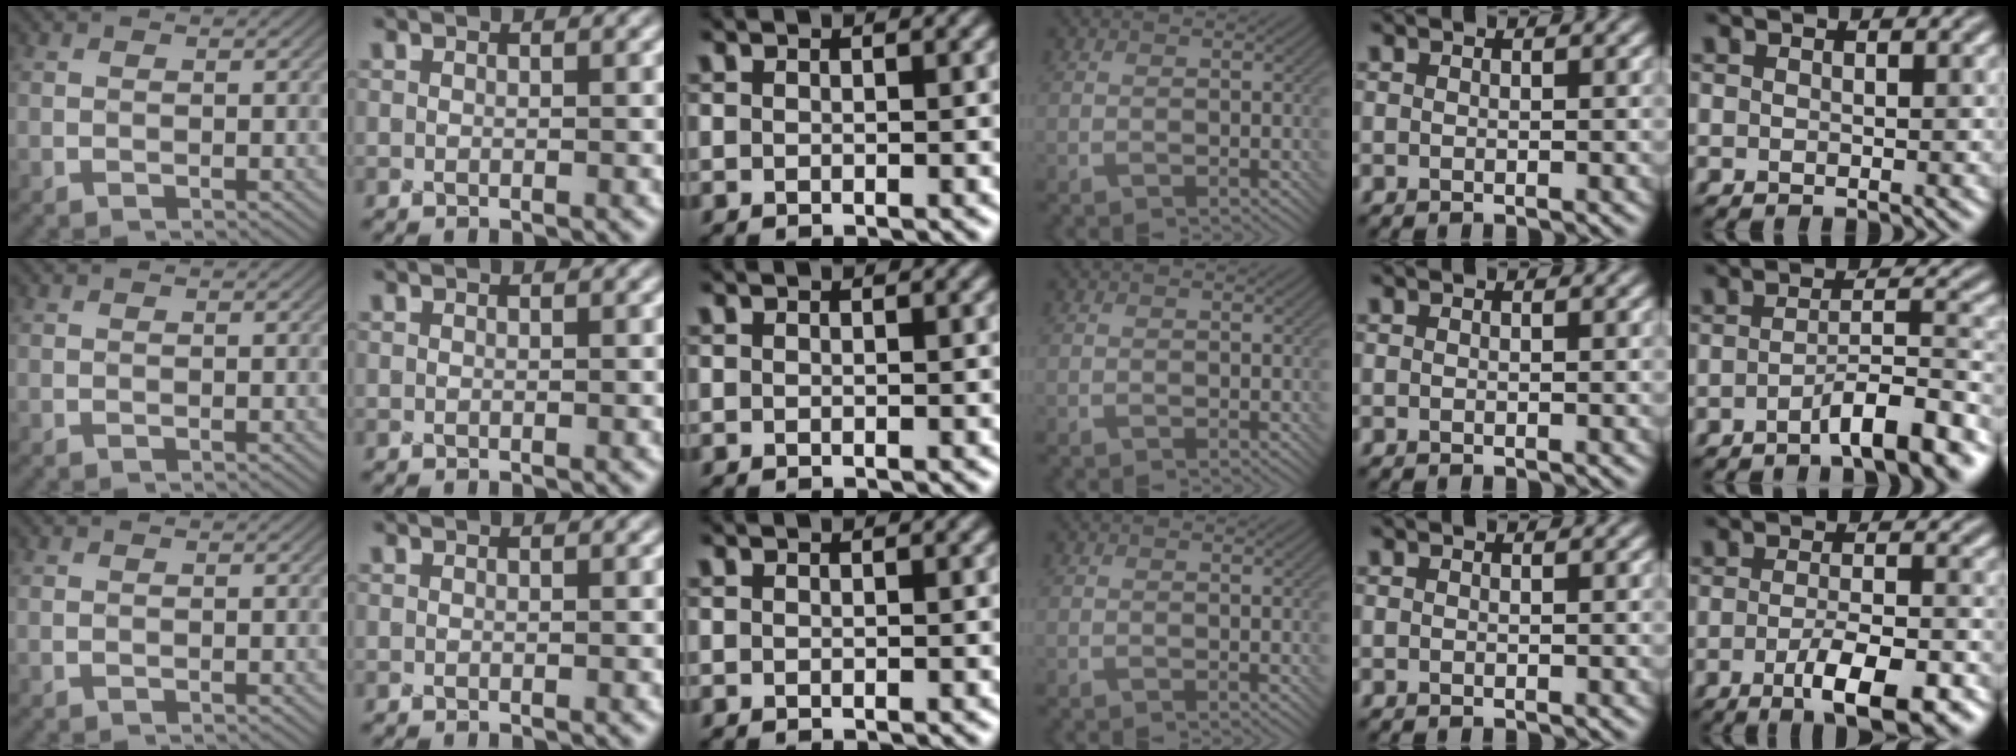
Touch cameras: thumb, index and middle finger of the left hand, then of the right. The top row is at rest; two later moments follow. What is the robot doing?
{"motion": "screw", "object": "bottle cap"}